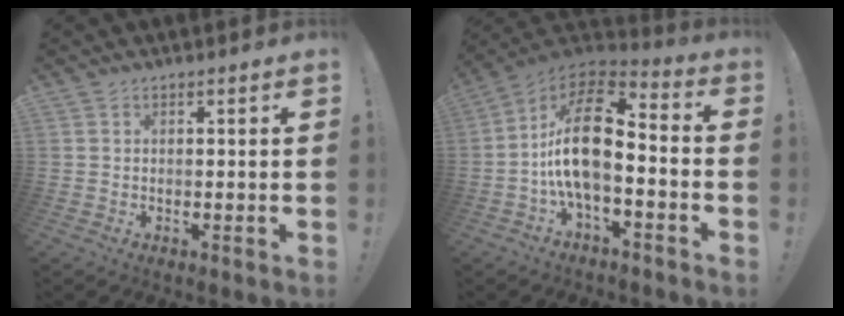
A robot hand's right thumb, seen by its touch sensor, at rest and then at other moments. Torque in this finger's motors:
{"motor_torque": [2.45, 2.56, 1.68, -1.09, 0.27]}